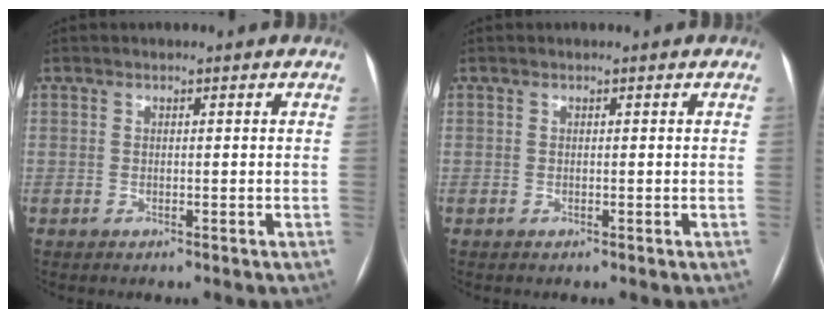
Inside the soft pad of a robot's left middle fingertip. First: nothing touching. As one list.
[{"total": 0.0}]